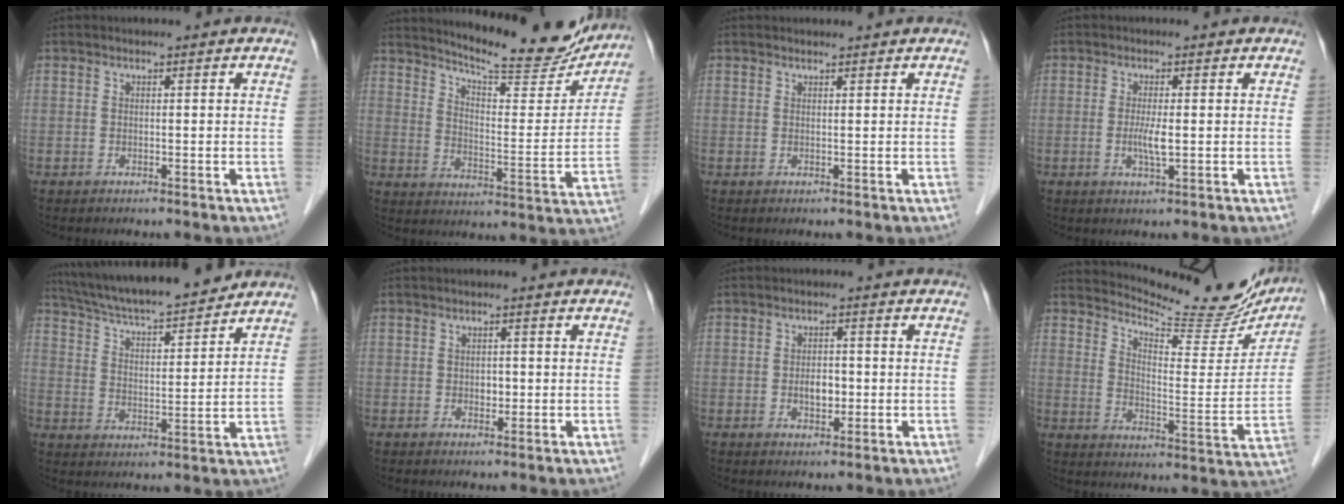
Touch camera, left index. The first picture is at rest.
{"total": 18.5, "force": [17.1, 2.2, 6.5], "torque": [-0.098, -0.046, 0.228]}
{"total": 0.9, "force": [0.9, 0.1, 0.1], "torque": [-0.008, 0.008, 0.018]}
{"total": 2.6, "force": [-0.2, 0.3, 2.6], "torque": [-0.055, -0.005, -0.004]}
{"total": 16.1, "force": [14.6, 1.5, 6.7], "torque": [-0.117, 0.015, 0.238]}
{"total": 1.3, "force": [-0.1, 0.9, 0.8], "torque": [-0.013, 0.001, 0.000]}
{"total": 2.9, "force": [-0.5, 1.7, 2.2], "torque": [-0.035, 0.002, -0.005]}
{"total": 18.4, "force": [17.3, 3.2, 5.2], "torque": [-0.075, -0.053, 0.222]}